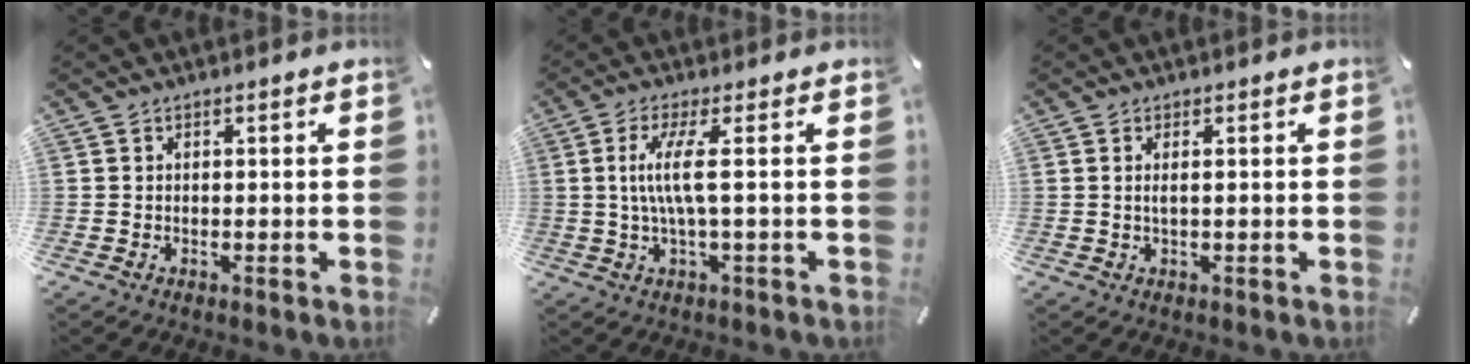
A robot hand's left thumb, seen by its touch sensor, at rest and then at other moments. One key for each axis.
{"total": 7.7, "fx": 0.5, "fy": 0.6, "fz": 7.6, "tx": -0.157, "ty": -0.006, "tz": 0.001}
{"total": 1.3, "fx": 0.2, "fy": 0.1, "fz": 1.3, "tx": -0.026, "ty": -0.002, "tz": 0.002}